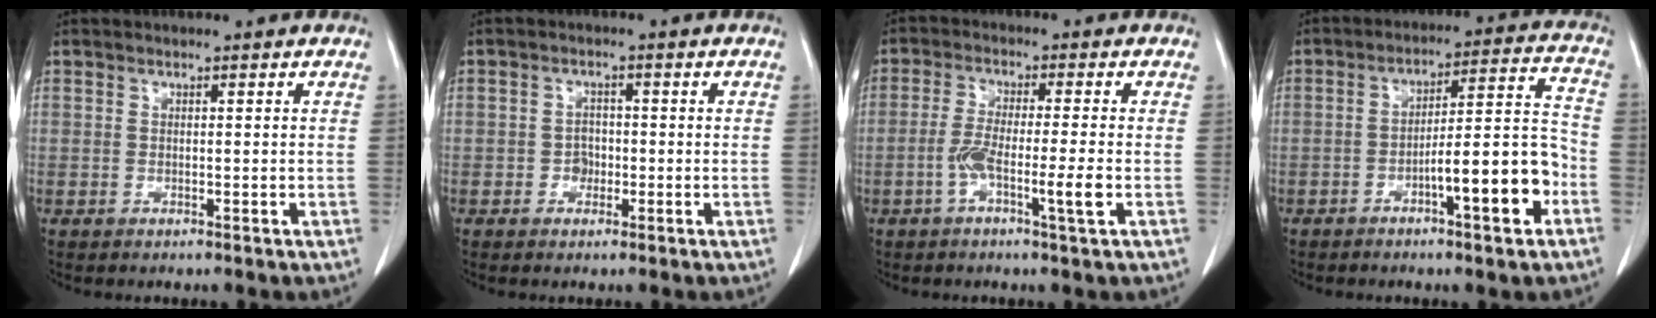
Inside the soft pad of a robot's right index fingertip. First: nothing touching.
{"total": 2.1, "force": [-0.6, 1.7, 1.0], "torque": [-0.012, 0.007, -0.009]}
{"total": 6.6, "force": [-2.2, 0.0, 6.2], "torque": [-0.116, -0.004, -0.040]}
{"total": 11.6, "force": [-4.9, 1.4, 10.4], "torque": [-0.151, 0.021, -0.071]}